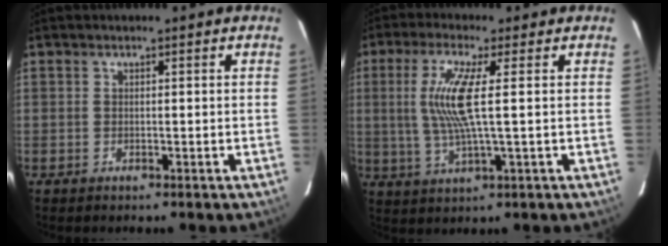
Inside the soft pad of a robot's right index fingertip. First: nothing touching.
{"total": 9.2, "force": [1.3, 0.3, 9.1], "torque": [-0.184, -0.003, 0.029]}